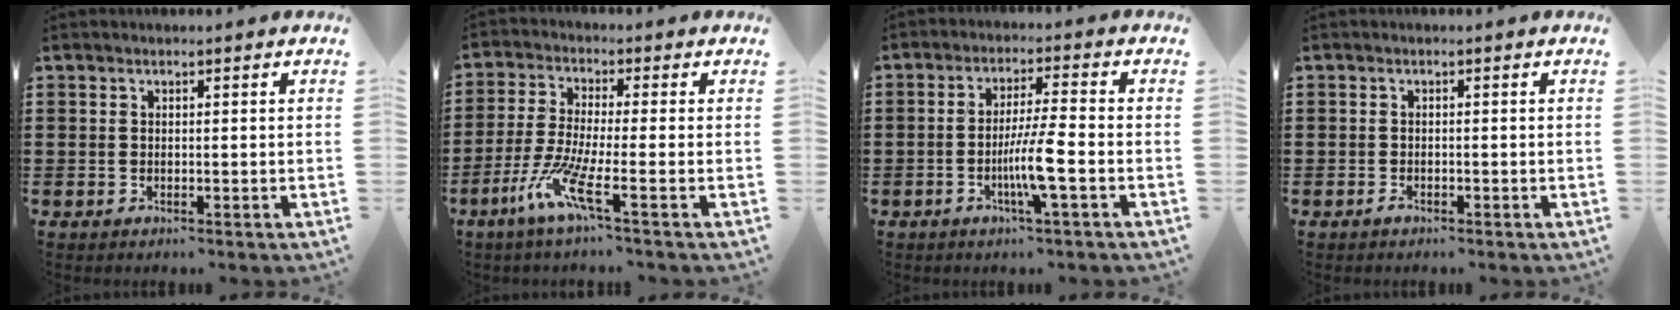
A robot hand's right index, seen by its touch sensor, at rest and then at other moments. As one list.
[{"total": 8.0, "force": [-3.9, 0.5, 7.0], "torque": [-0.165, -0.021, -0.077]}, {"total": 6.8, "force": [-2.2, 0.0, 6.5], "torque": [-0.121, -0.012, -0.044]}, {"total": 0.7, "force": [-0.5, 0.1, 0.5], "torque": [-0.012, -0.007, -0.008]}]